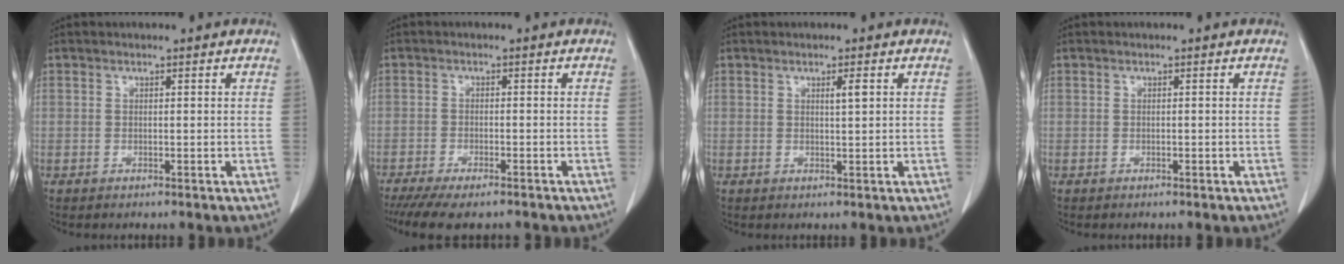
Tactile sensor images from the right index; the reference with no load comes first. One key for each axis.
{"total": 9.7, "fx": -7.9, "fy": 2.4, "fz": 5.0, "tx": -0.069, "ty": -0.009, "tz": -0.117}
{"total": 1.6, "fx": 0.7, "fy": 0.1, "fz": 1.4, "tx": -0.024, "ty": -0.002, "tz": 0.011}
{"total": 0.0}